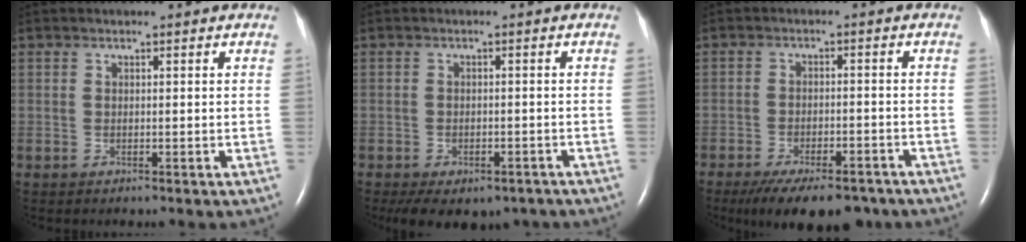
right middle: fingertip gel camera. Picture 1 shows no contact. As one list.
[{"total": 10.1, "force": [-7.1, 5.3, 4.8], "torque": [-0.083, 0.000, -0.092]}, {"total": 13.3, "force": [-10.5, 4.5, 6.8], "torque": [-0.114, -0.012, -0.150]}]